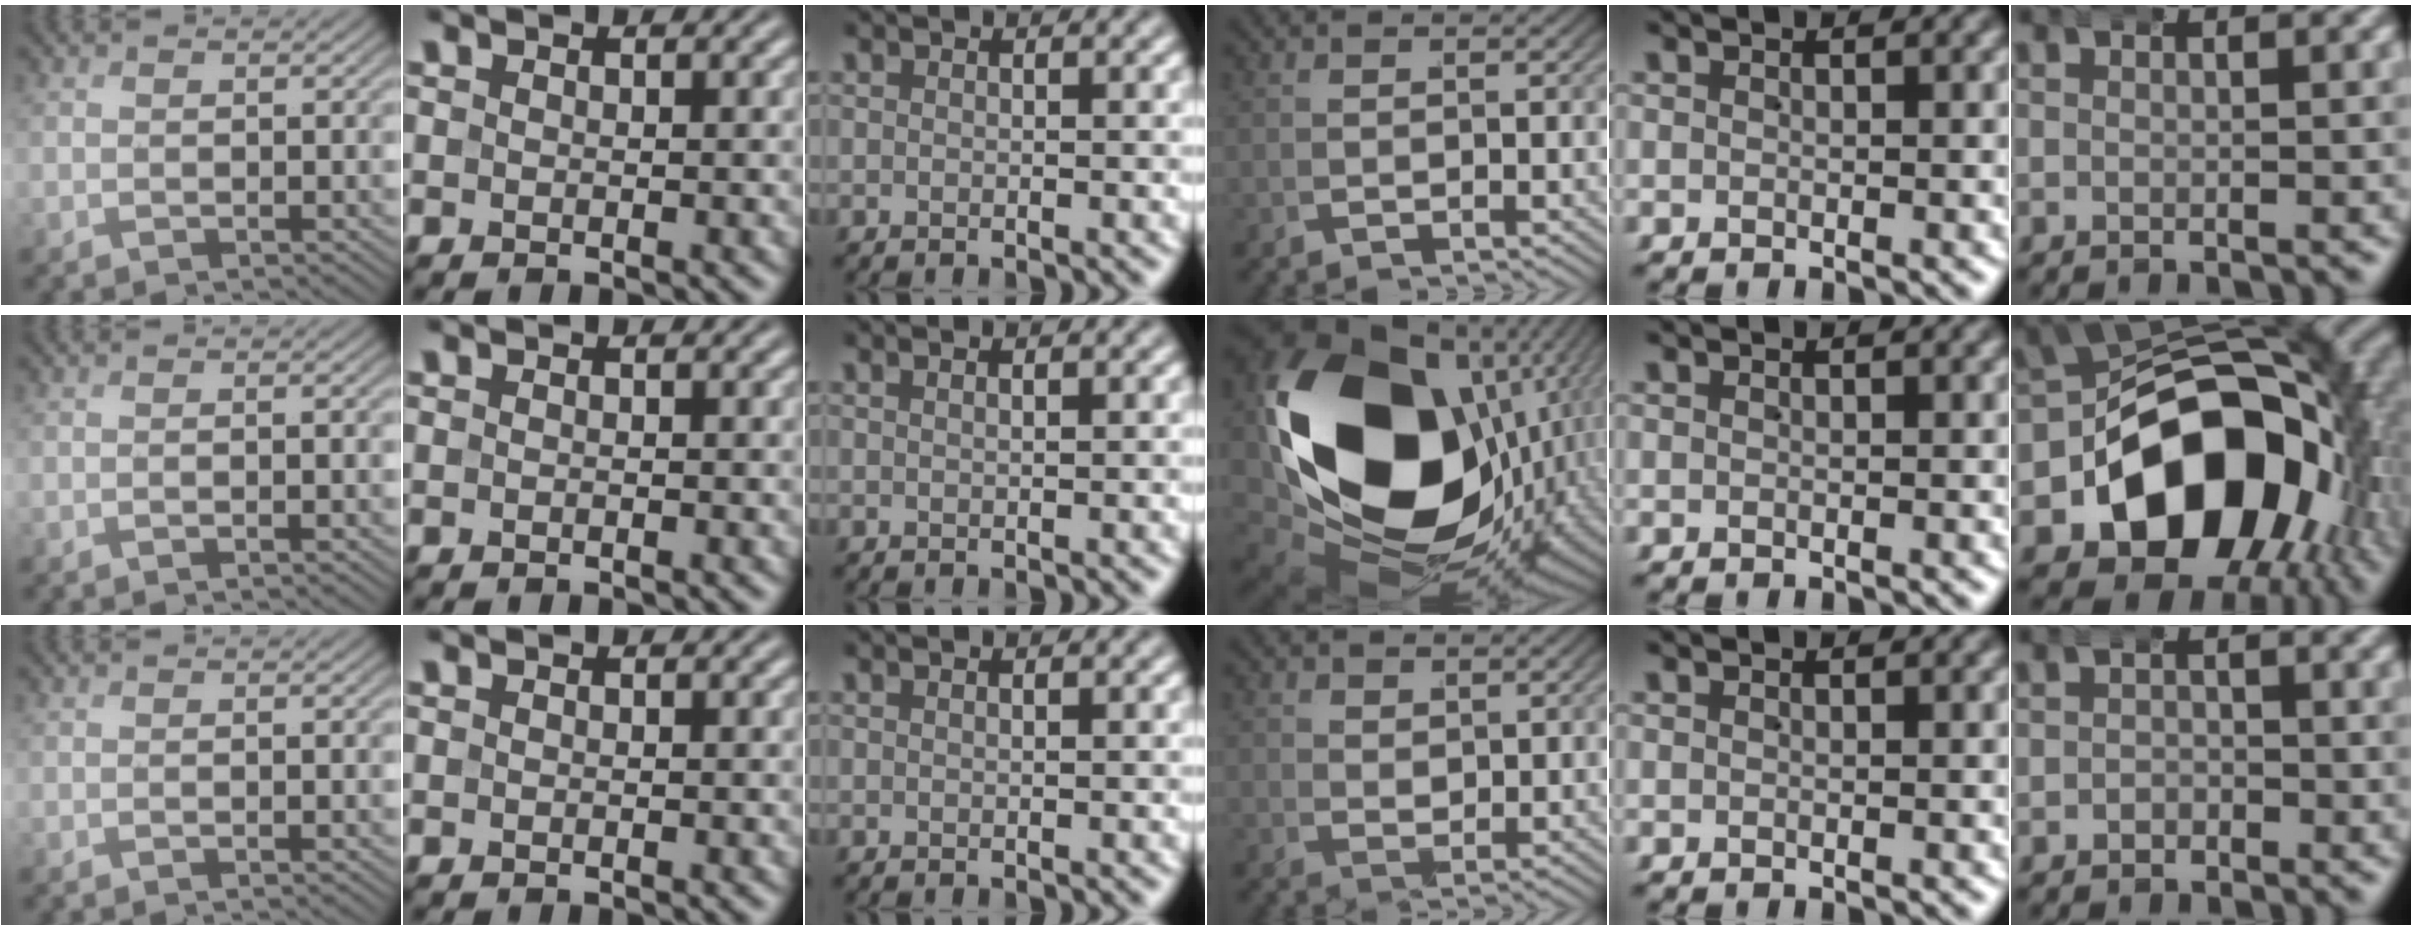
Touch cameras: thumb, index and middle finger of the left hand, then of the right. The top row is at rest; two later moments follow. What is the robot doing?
{"motion": "wrap", "object": "arm wrap"}